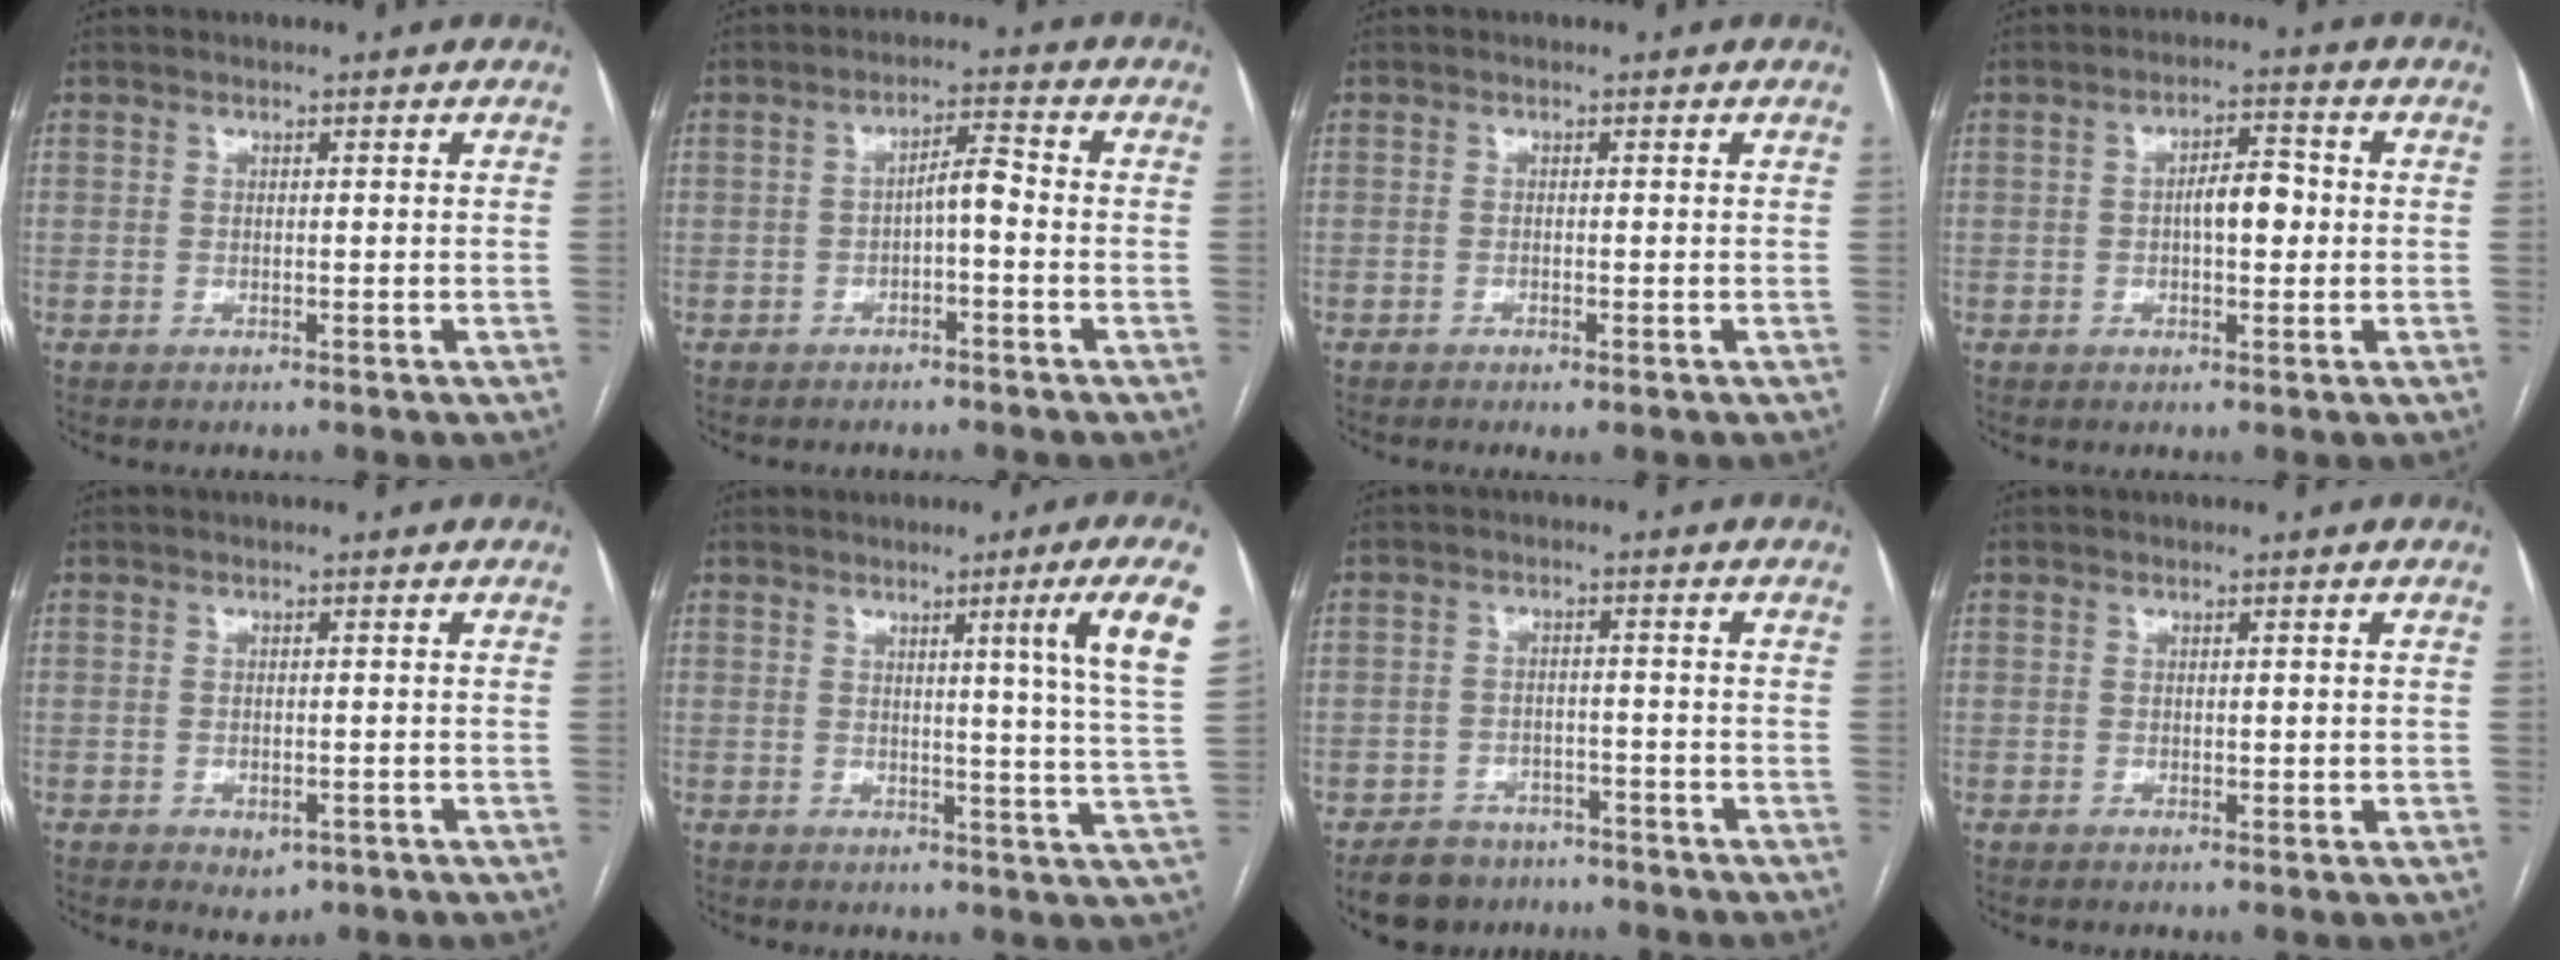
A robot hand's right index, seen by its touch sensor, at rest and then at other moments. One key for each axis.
{"total": 3.6, "fx": -0.8, "fy": 0.9, "fz": 3.4, "tx": -0.053, "ty": 0.016, "tz": -0.011}
{"total": 0.8, "fx": -0.5, "fy": 0.2, "fz": 0.6, "tx": -0.009, "ty": -0.002, "tz": -0.006}
{"total": 5.0, "fx": 0.0, "fy": 2.0, "fz": 4.6, "tx": -0.073, "ty": 0.012, "tz": 0.000}
{"total": 2.3, "fx": -1.0, "fy": 1.6, "fz": 1.3, "tx": -0.010, "ty": 0.000, "tz": -0.003}
{"total": 10.1, "fx": 4.6, "fy": -2.6, "fz": 8.7, "tx": -0.113, "ty": -0.029, "tz": 0.050}
{"total": 5.8, "fx": -4.4, "fy": 3.7, "fz": 0.4, "tx": 0.000, "ty": 0.009, "tz": -0.067}
{"total": 1.0, "fx": 0.1, "fy": 0.7, "fz": 0.6, "tx": -0.007, "ty": 0.001, "tz": 0.004}